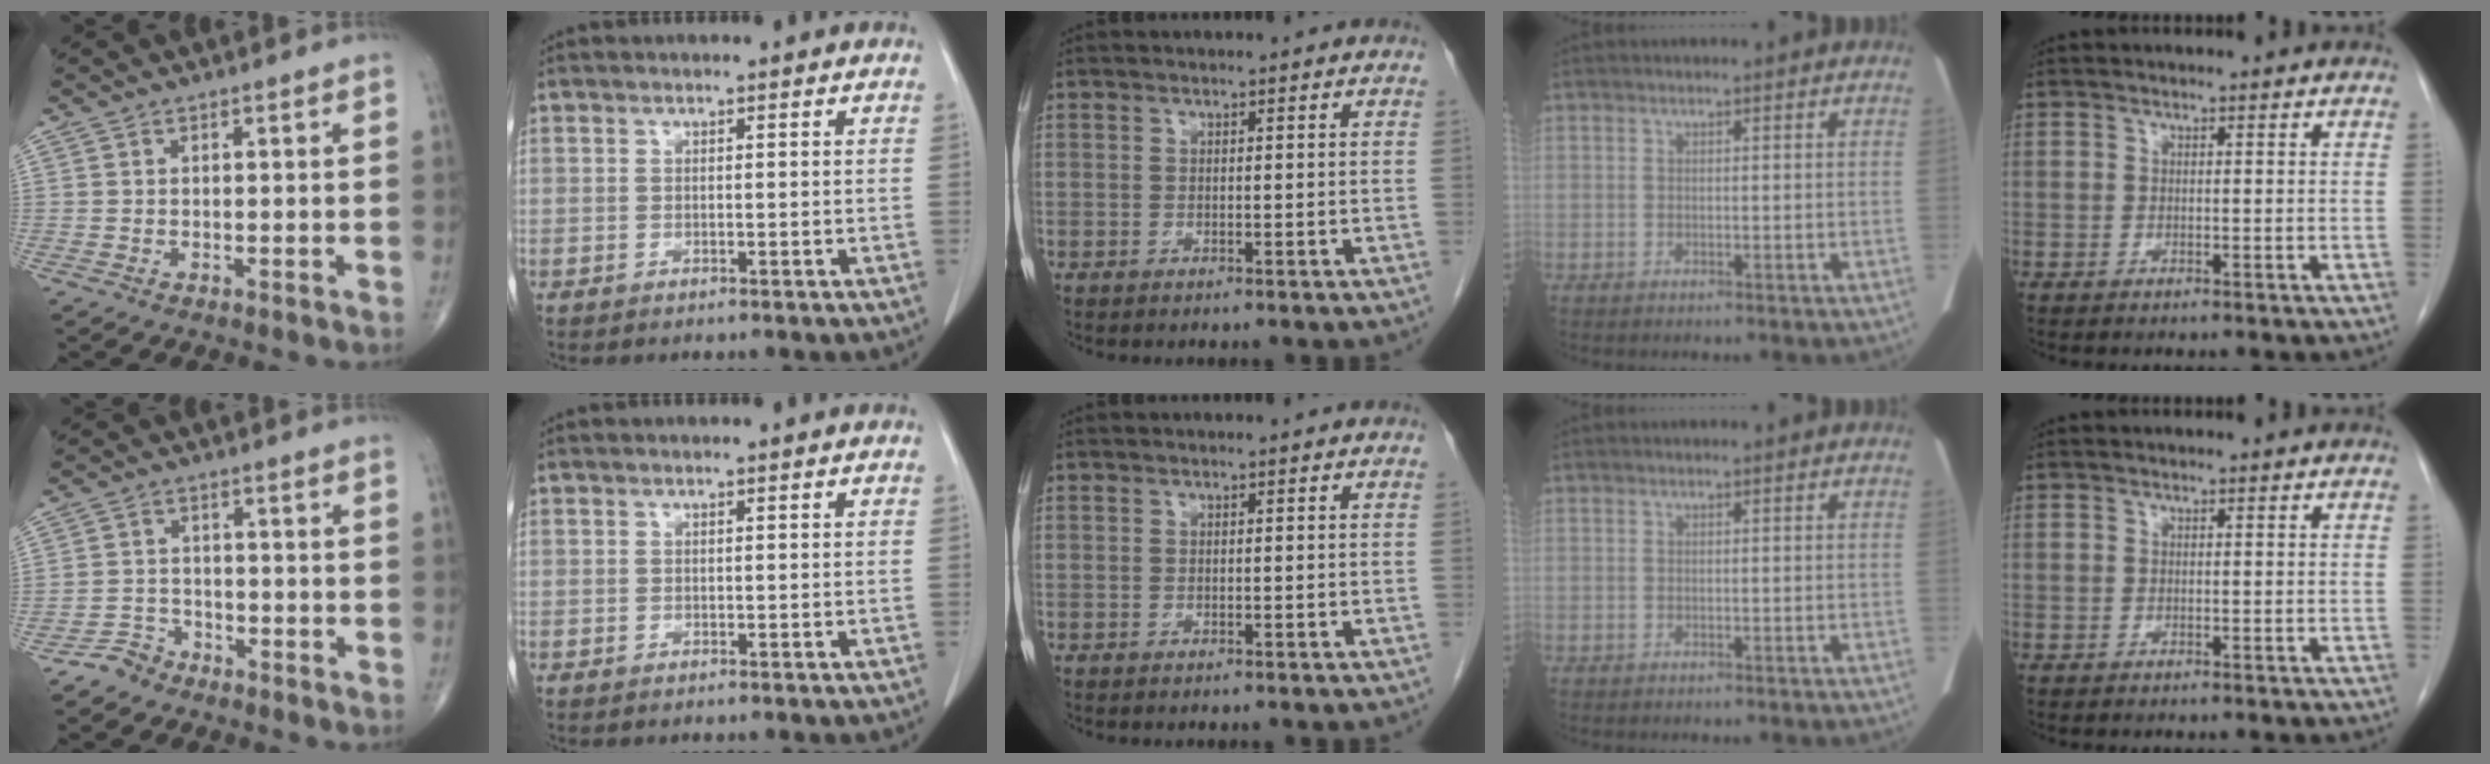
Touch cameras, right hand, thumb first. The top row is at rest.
{"thumb": {"total": 3.7, "force": [-3.1, 2.1, 0.0], "torque": [0.012, 0.018, -0.062]}}